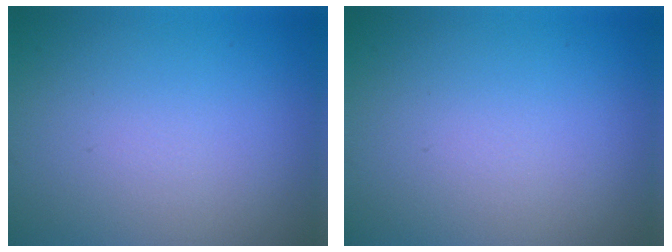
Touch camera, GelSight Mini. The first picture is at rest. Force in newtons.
{"total": 0.0}